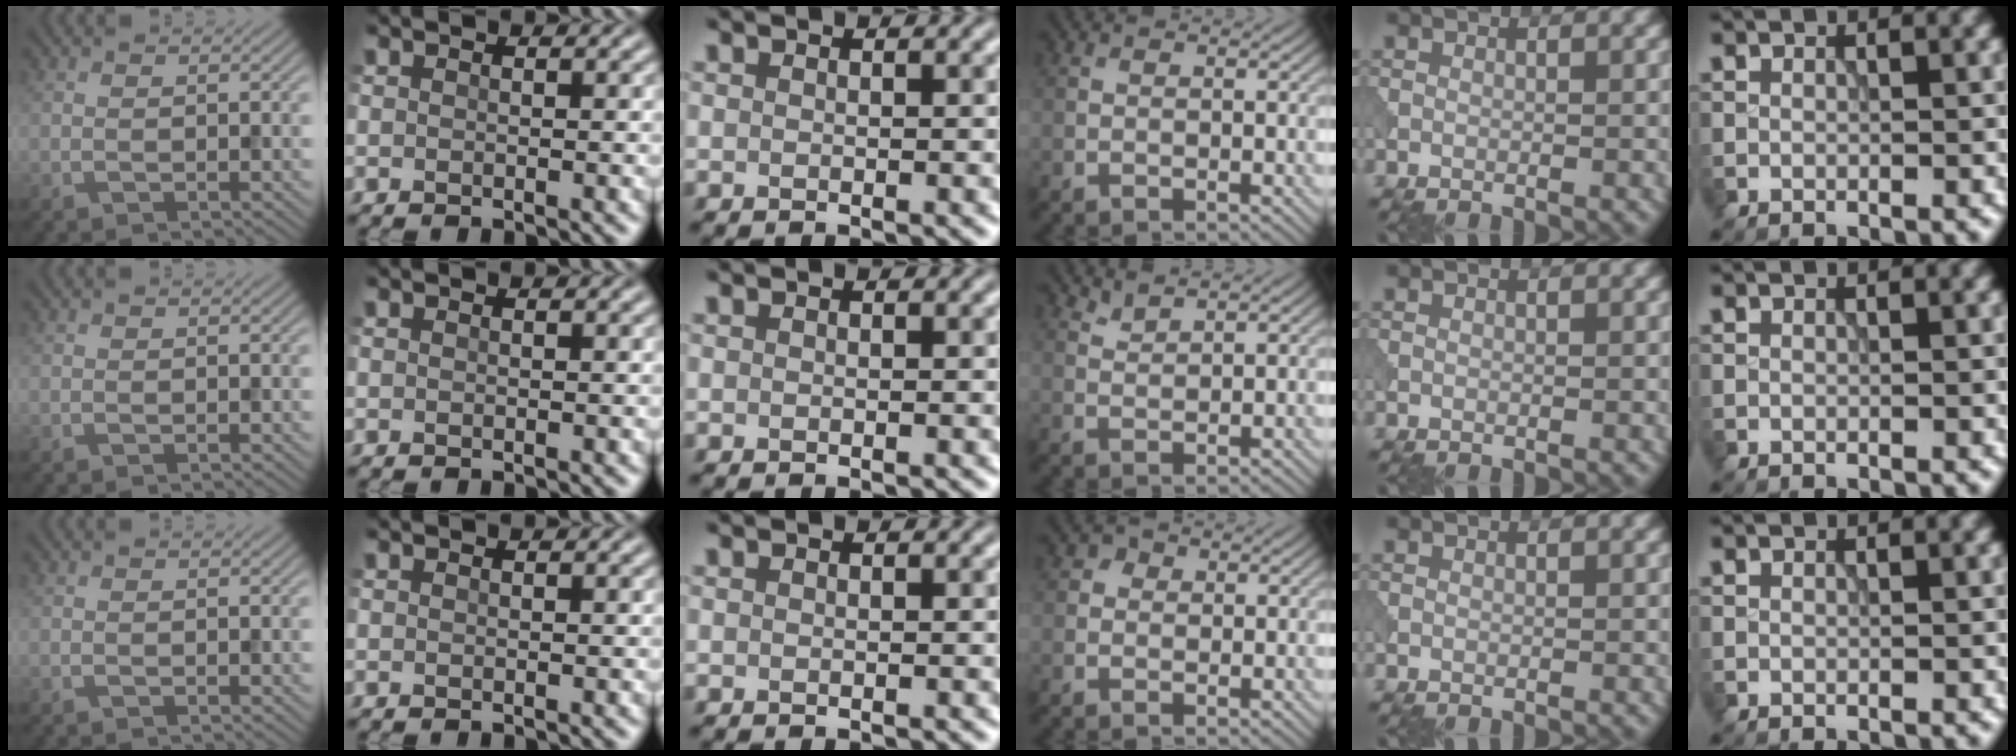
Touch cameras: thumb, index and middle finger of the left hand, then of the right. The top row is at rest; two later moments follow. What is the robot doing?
{"motion": "open", "object": "sandwich press"}